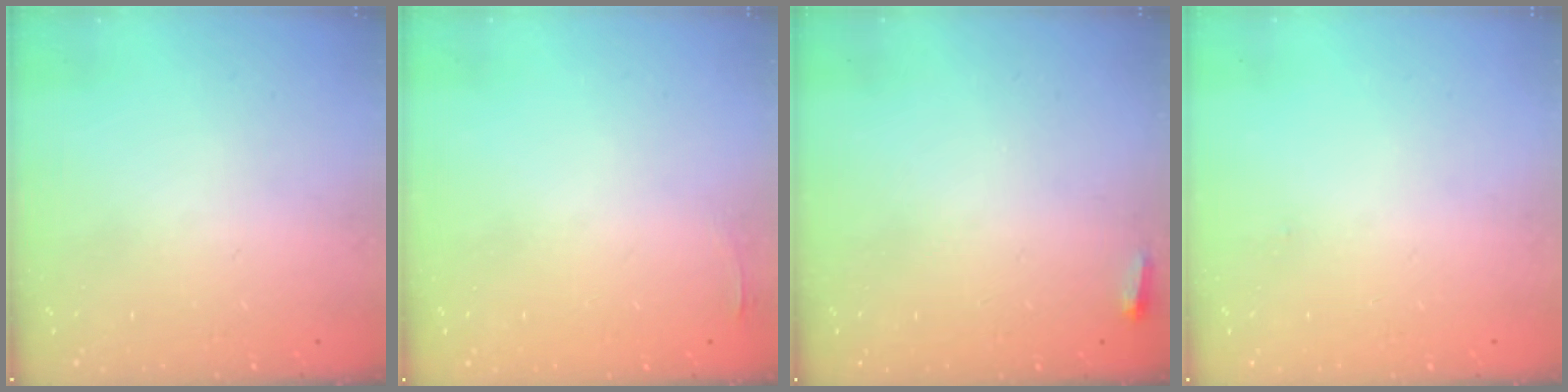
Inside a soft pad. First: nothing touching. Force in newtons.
{"total": 3.3, "press": 2.7, "slide": 1.8}
{"total": 2.7, "press": 2.6, "slide": 0.9}
{"total": 9.0, "press": 1.4, "slide": 8.9}